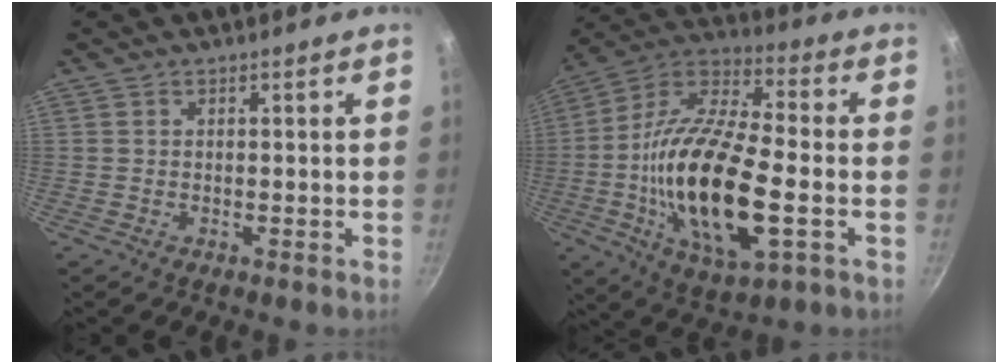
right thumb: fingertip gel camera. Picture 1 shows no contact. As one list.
[{"total": 23.8, "force": [-4.0, 9.3, 21.6], "torque": [-0.418, 0.018, -0.088]}]